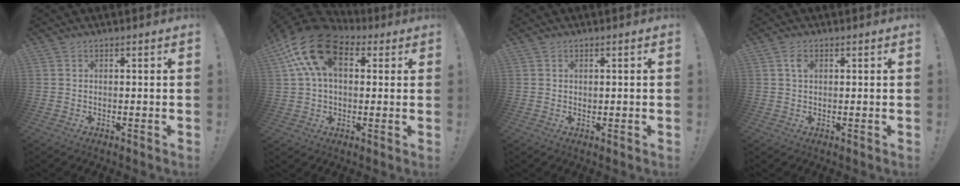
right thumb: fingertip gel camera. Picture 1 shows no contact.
{"total": 18.9, "force": [7.4, 11.2, 13.3], "torque": [-0.256, -0.019, 0.130]}
{"total": 0.8, "force": [0.7, 0.4, 0.0], "torque": [0.000, 0.002, 0.014]}
{"total": 2.4, "force": [0.8, 1.3, 1.8], "torque": [-0.024, -0.001, 0.011]}